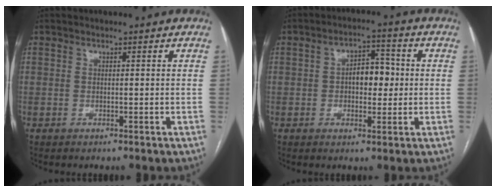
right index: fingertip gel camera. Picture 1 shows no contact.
{"total": 5.8, "force": [0.1, 3.1, 4.8], "torque": [-0.073, 0.019, 0.001]}